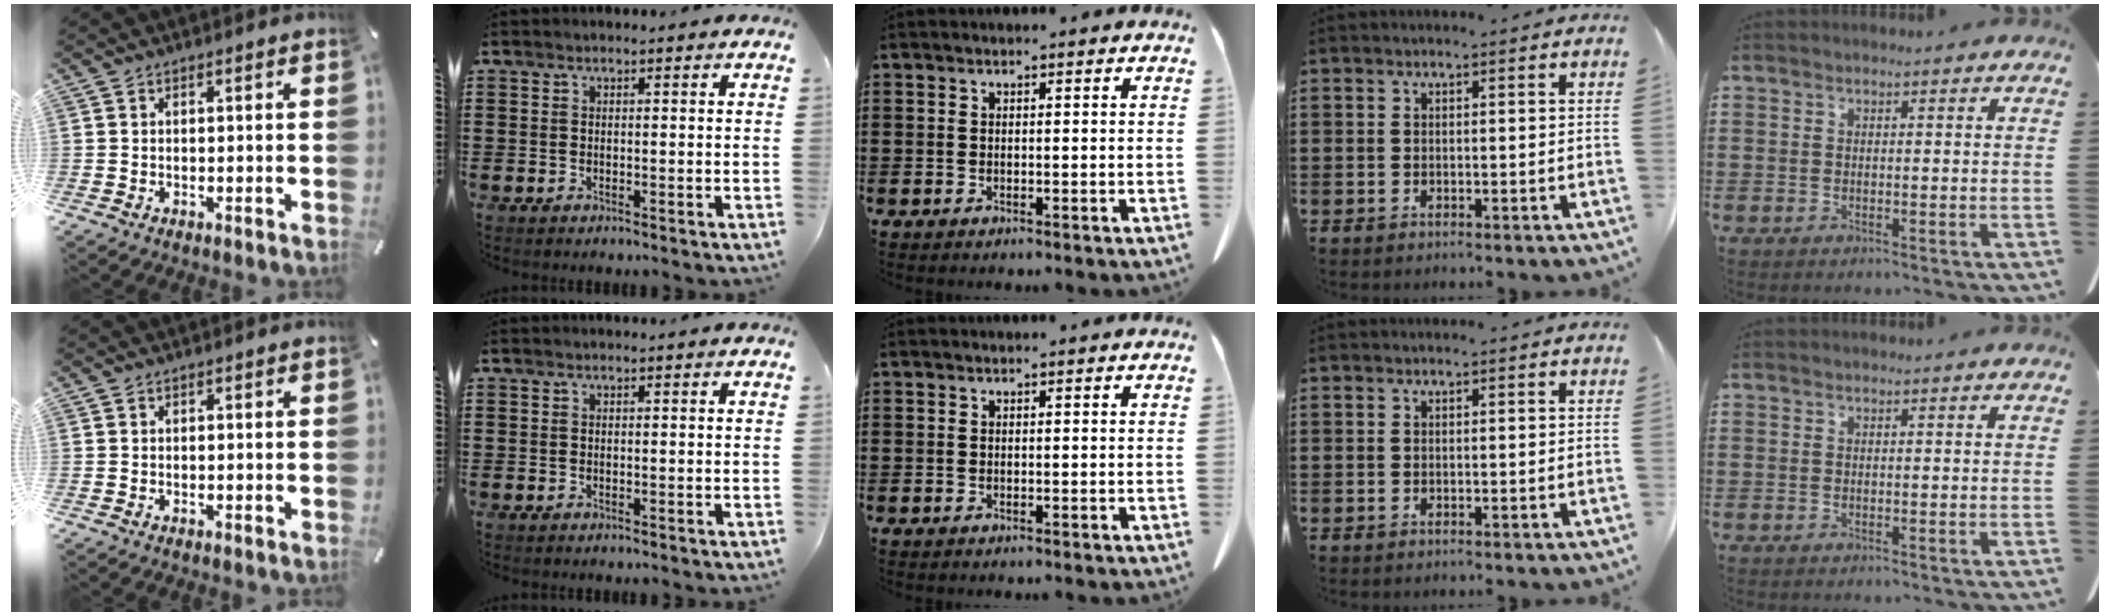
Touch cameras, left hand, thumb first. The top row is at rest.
{}